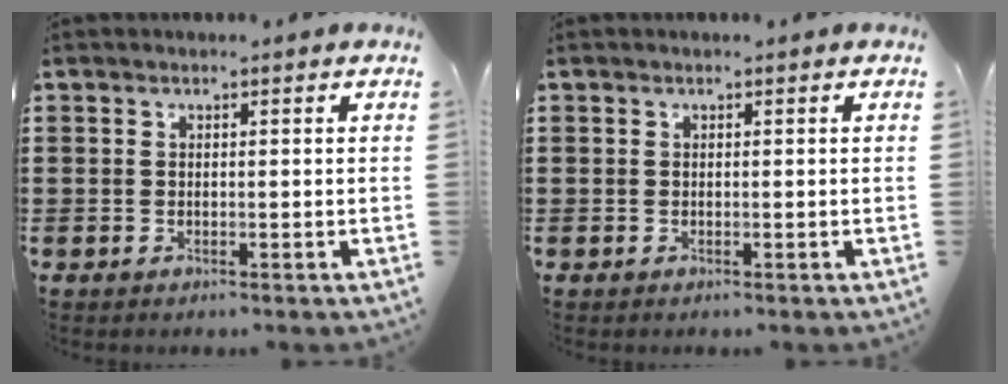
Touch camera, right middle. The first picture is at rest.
{"total": 0.0}